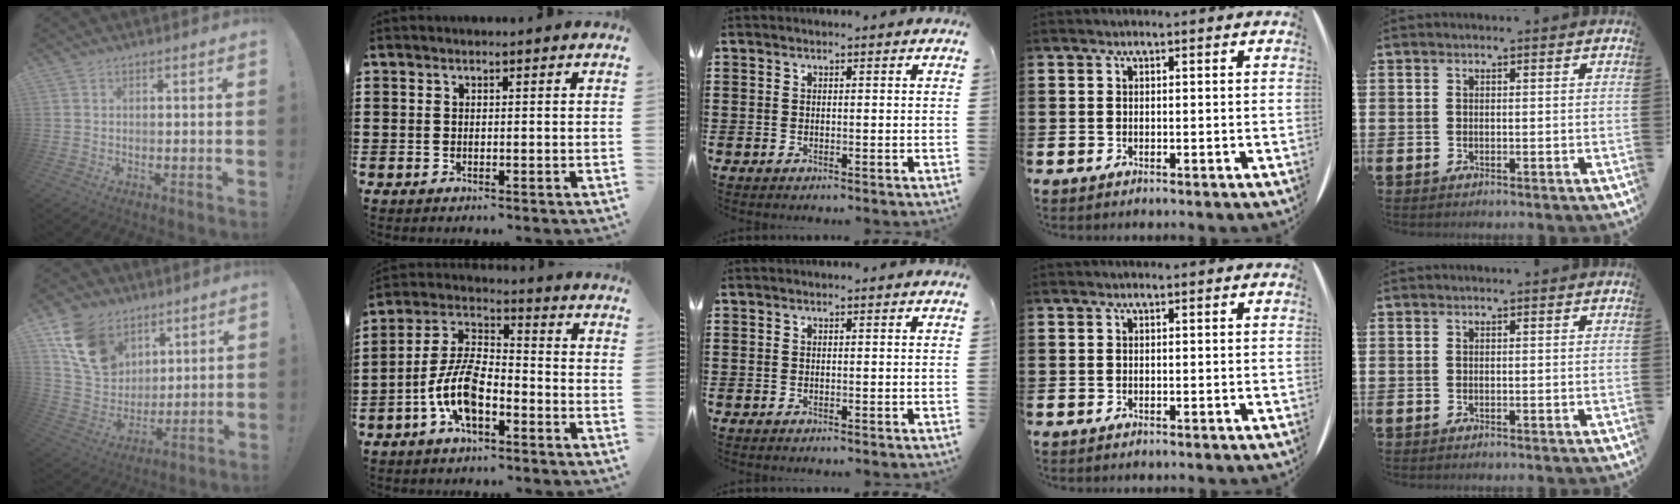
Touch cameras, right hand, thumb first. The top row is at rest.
{"thumb": {"total": 15.4, "force": [8.5, 10.9, 6.6], "torque": [-0.109, -0.046, 0.171]}, "index": {"total": 9.2, "force": [-4.2, 4.0, 7.1], "torque": [-0.174, -0.002, -0.086]}}